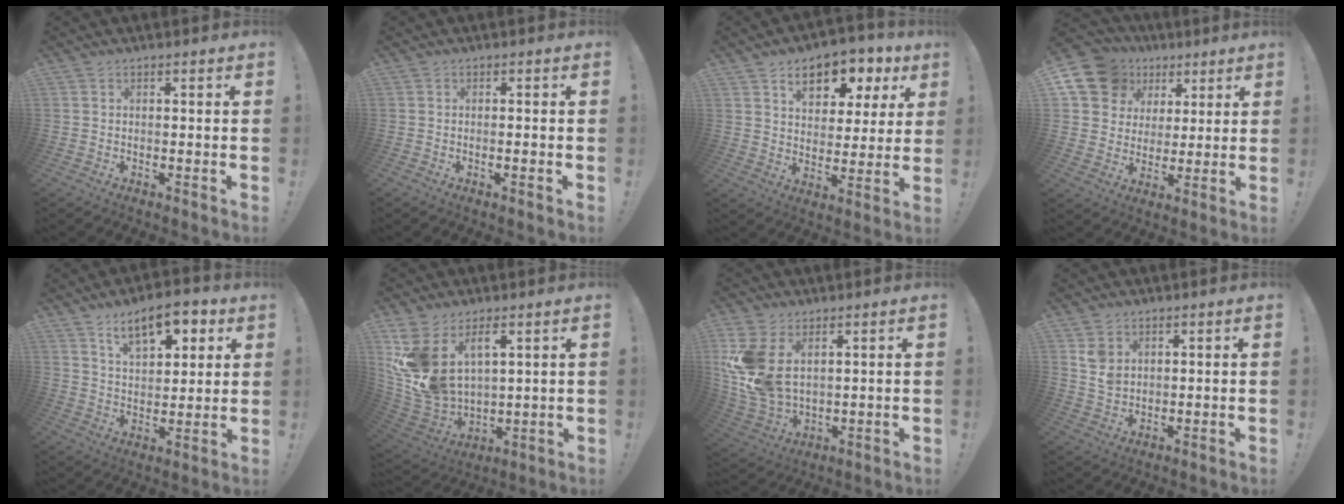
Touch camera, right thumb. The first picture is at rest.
{"total": 1.1, "force": [-0.4, -0.2, 1.0], "torque": [-0.022, 0.002, -0.008]}
{"total": 11.2, "force": [6.2, 7.0, 6.2], "torque": [-0.079, -0.039, 0.108]}
{"total": 14.4, "force": [7.0, 11.5, 5.2], "torque": [-0.080, -0.038, 0.146]}
{"total": 12.6, "force": [7.3, 6.1, 8.3], "torque": [-0.118, -0.031, 0.126]}
{"total": 15.3, "force": [6.9, 9.8, 9.6], "torque": [-0.207, -0.050, 0.133]}
{"total": 13.4, "force": [3.9, 8.8, 9.4], "torque": [-0.182, -0.026, 0.077]}
{"total": 5.4, "force": [2.9, 3.8, 2.4], "torque": [-0.033, -0.010, 0.055]}